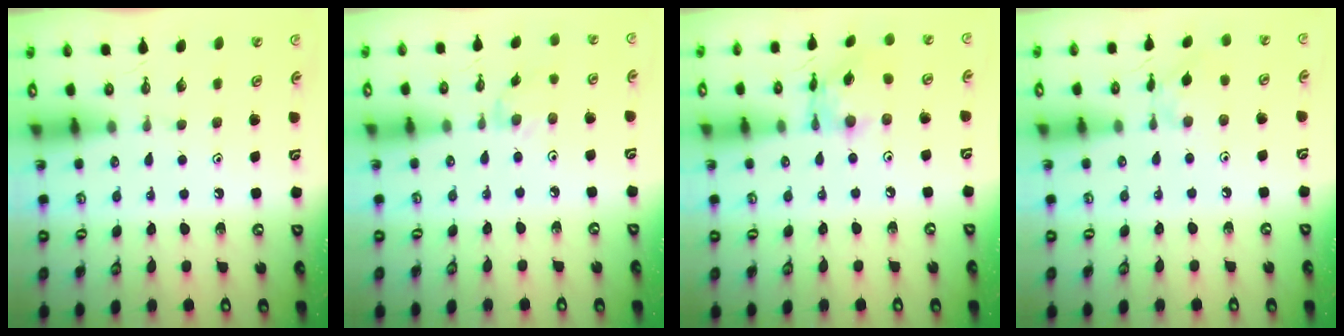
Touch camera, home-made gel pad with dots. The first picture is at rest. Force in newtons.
{"total": 2.1, "press": 2.1, "slide": 0.4}
{"total": 11.1, "press": 11.1, "slide": 0.7}
{"total": 2.7, "press": 2.7, "slide": 0.2}